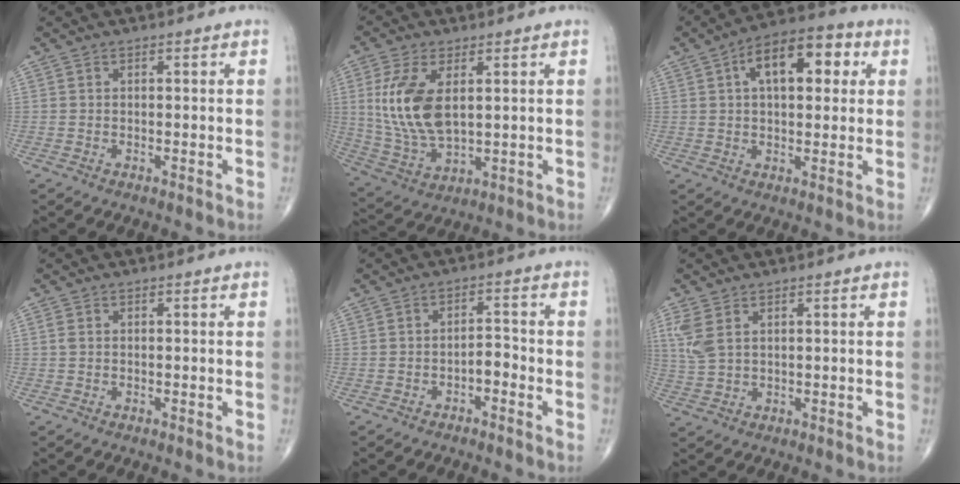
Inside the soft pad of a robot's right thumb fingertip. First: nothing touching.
{"total": 12.9, "force": [2.7, 6.6, 10.8], "torque": [-0.223, -0.013, 0.065]}
{"total": 13.7, "force": [4.0, 7.1, 11.0], "torque": [-0.141, 0.024, 0.055]}
{"total": 0.7, "force": [0.1, 0.4, 0.5], "torque": [-0.014, 0.001, 0.000]}
{"total": 3.0, "force": [-1.8, 1.5, 1.9], "torque": [-0.018, 0.025, -0.029]}
{"total": 4.6, "force": [2.0, 2.4, 3.4], "torque": [-0.085, 0.005, 0.050]}